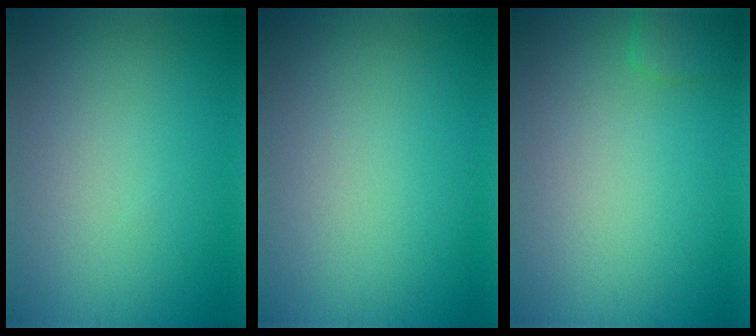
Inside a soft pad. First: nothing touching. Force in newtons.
{"total": 0.0}
{"total": 2.2, "press": 2.2, "slide": 0.1}